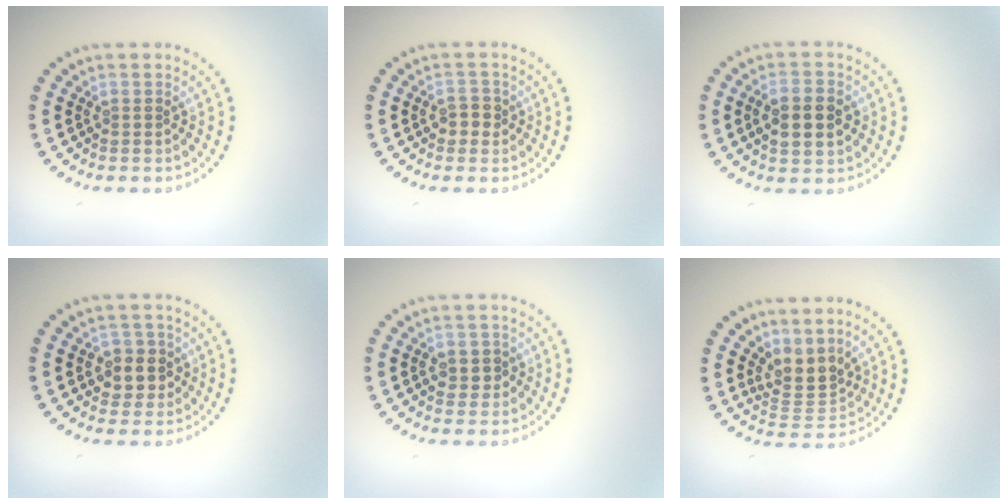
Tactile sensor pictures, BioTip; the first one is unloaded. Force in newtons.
{"total": 1.9, "press": 1.8, "slide": 0.6}
{"total": 3.7, "press": 3.7, "slide": 0.2}
{"total": 2.8, "press": 2.7, "slide": 0.9}
{"total": 1.9, "press": 1.8, "slide": 0.2}
{"total": 3.2, "press": 2.3, "slide": 2.2}